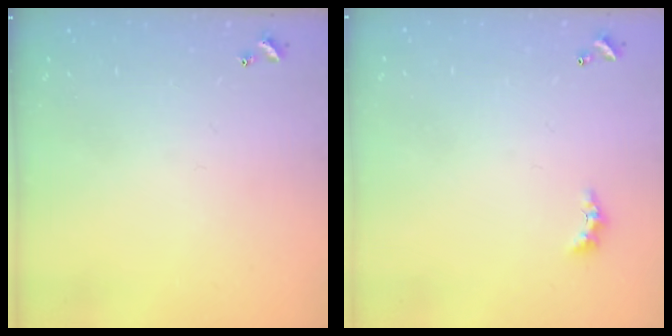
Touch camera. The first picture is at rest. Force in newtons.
{"total": 2.2, "press": 2.2, "slide": 0.6}